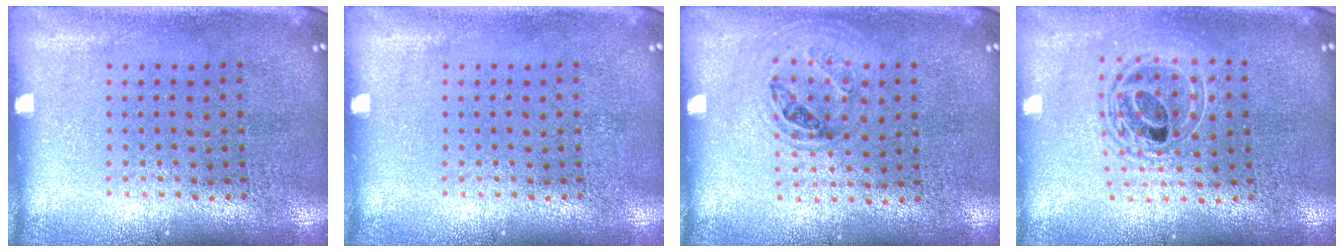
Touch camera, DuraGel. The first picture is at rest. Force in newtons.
{"total": 0.0}
{"total": 1.0, "press": 0.9, "slide": 0.3}
{"total": 1.7, "press": 1.4, "slide": 1.0}